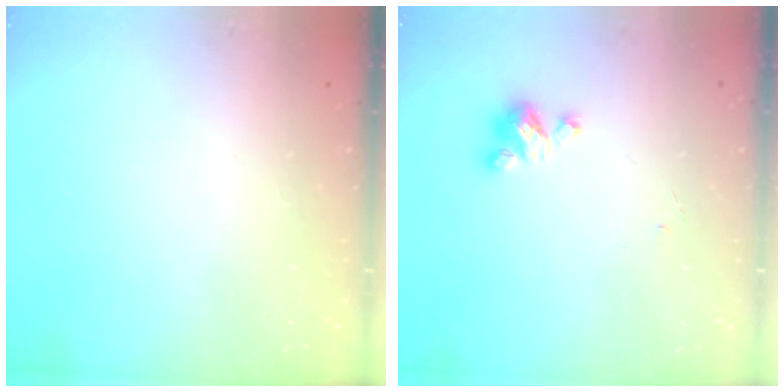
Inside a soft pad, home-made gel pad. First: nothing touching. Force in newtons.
{"total": 3.6, "press": 3.6, "slide": 0.3}